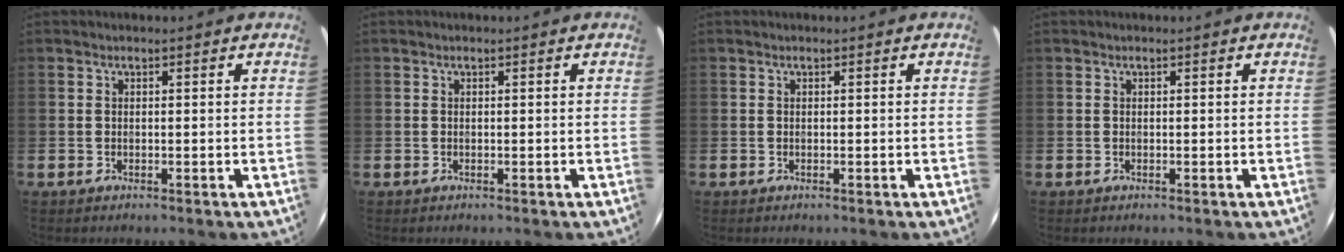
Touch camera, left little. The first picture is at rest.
{"total": 0.0}
{"total": 0.0}
{"total": 0.0}